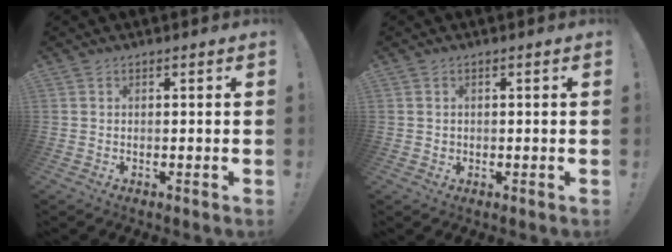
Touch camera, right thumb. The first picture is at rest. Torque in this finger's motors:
{"motor_torque": [0.15, 0.00, 0.12, -0.03, -0.04]}